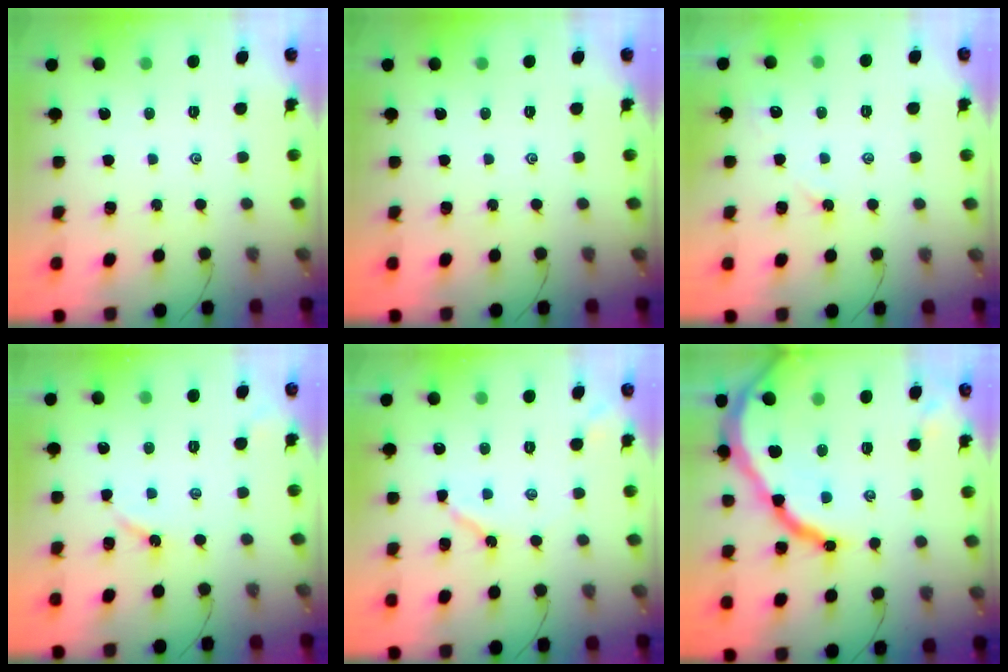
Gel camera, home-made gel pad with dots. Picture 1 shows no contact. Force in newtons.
{"total": 0.0}
{"total": 4.1, "press": 4.1, "slide": 0.6}
{"total": 3.7, "press": 3.7, "slide": 0.5}
{"total": 5.1, "press": 5.0, "slide": 0.6}
{"total": 25.4, "press": 25.3, "slide": 2.5}